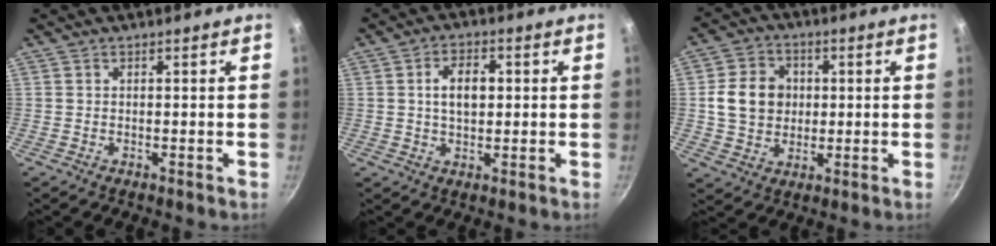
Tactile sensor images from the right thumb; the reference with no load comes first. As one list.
[{"total": 6.3, "force": [0.8, 3.9, 4.9], "torque": [-0.068, 0.008, 0.012]}, {"total": 10.2, "force": [1.1, 8.7, 5.3], "torque": [-0.066, 0.008, 0.015]}]